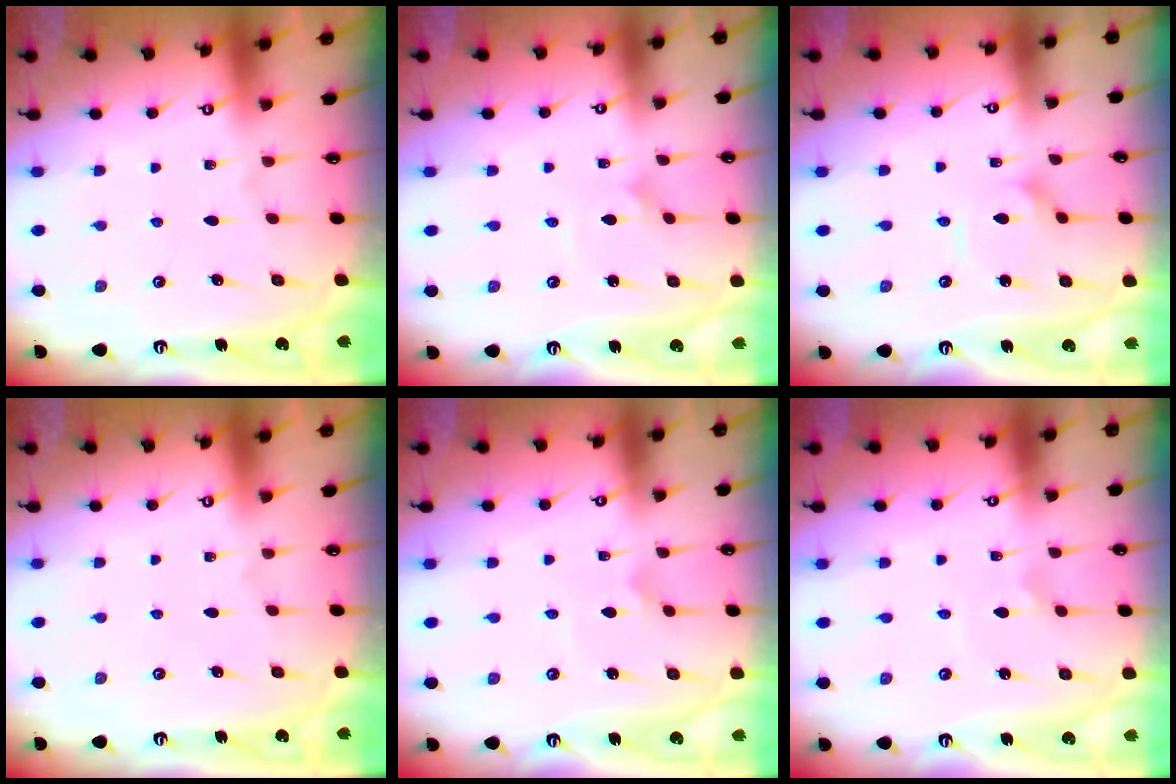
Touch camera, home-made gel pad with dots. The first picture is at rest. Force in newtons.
{"total": 1.4, "press": 1.4, "slide": 0.1}
{"total": 2.7, "press": 2.7, "slide": 0.3}
{"total": 0.0}
{"total": 2.9, "press": 2.9, "slide": 0.2}
{"total": 2.0, "press": 2.0, "slide": 0.1}